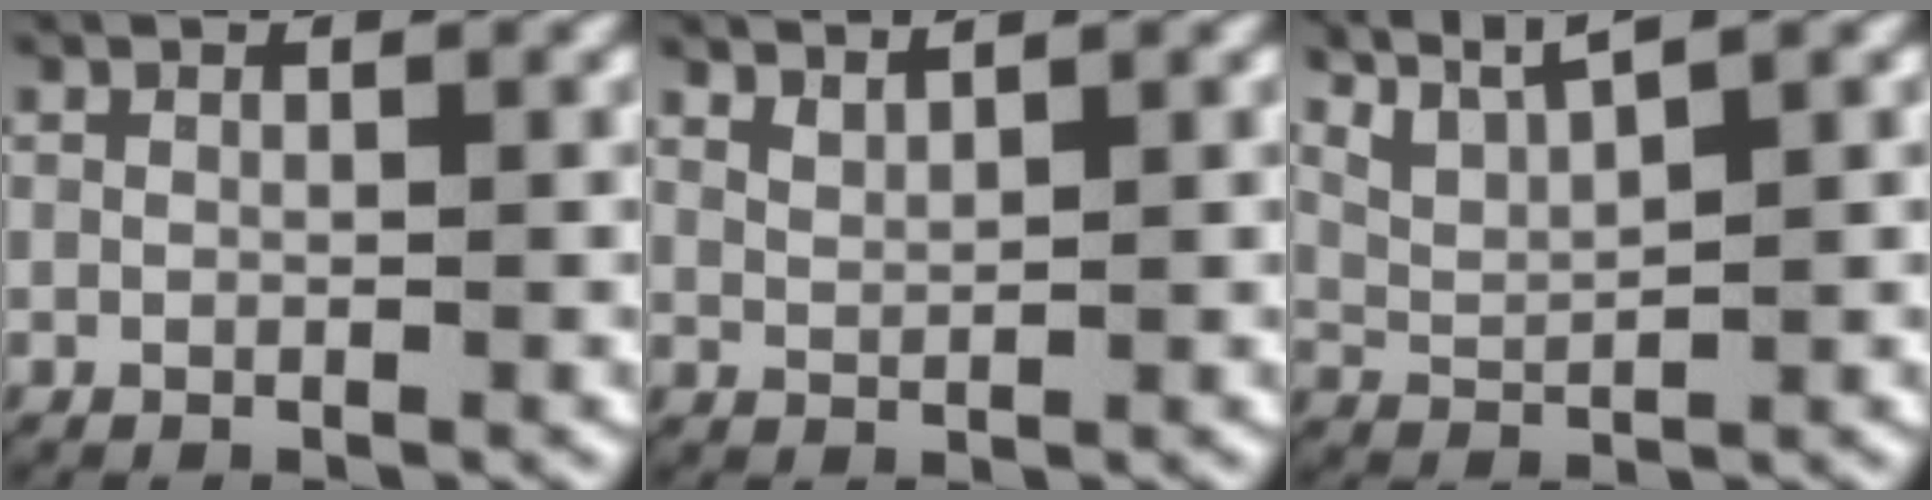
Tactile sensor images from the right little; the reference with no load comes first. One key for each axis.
{"total": 2.0, "fx": 1.8, "fy": 0.4, "fz": 0.6, "tx": -0.017, "ty": -0.003, "tz": 0.039}
{"total": 5.3, "fx": 4.2, "fy": 2.1, "fz": 2.4, "tx": -0.051, "ty": 0.010, "tz": 0.069}